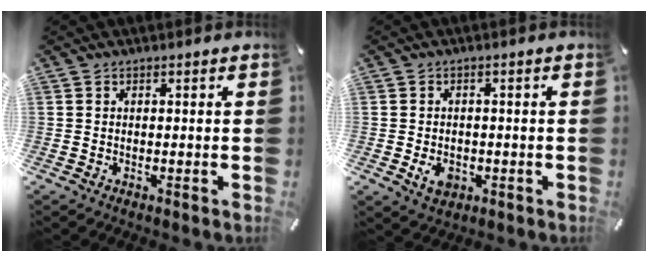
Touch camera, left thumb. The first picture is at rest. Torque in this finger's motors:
{"motor_torque": [0.26, 1.13, 0.20, 0.10, 0.00]}